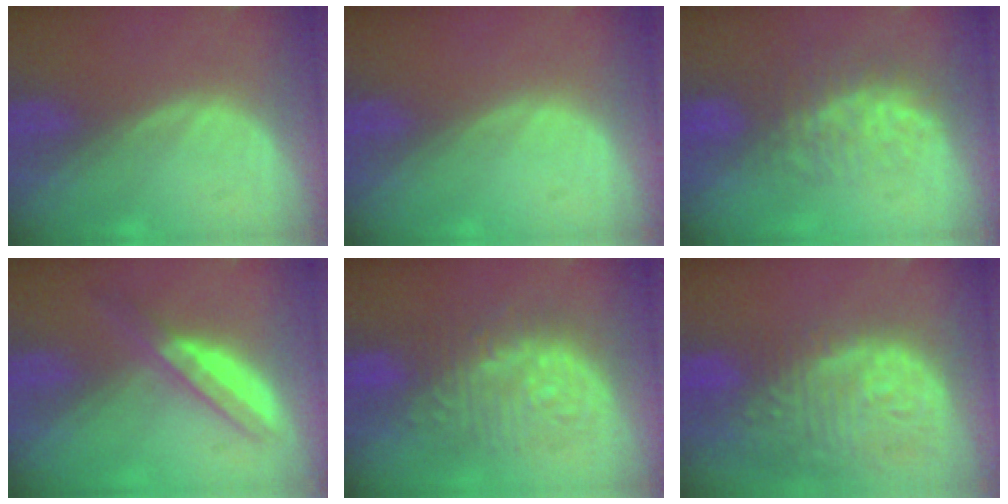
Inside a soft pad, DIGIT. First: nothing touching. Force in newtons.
{"total": 0.0}
{"total": 7.7, "press": 7.1, "slide": 3.1}
{"total": 4.8, "press": 4.7, "slide": 1.0}
{"total": 9.8, "press": 9.8, "slide": 0.4}
{"total": 14.3, "press": 11.7, "slide": 8.2}